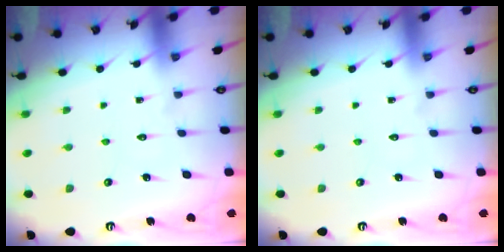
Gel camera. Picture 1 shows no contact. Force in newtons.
{"total": 0.0}